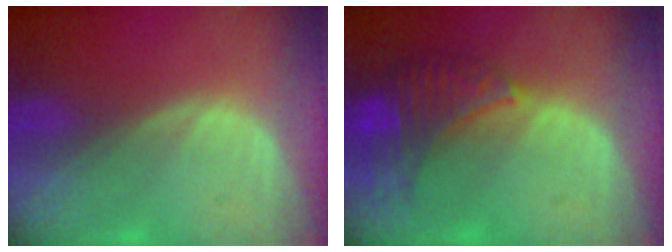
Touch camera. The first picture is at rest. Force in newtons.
{"total": 8.3, "press": 7.2, "slide": 4.0}